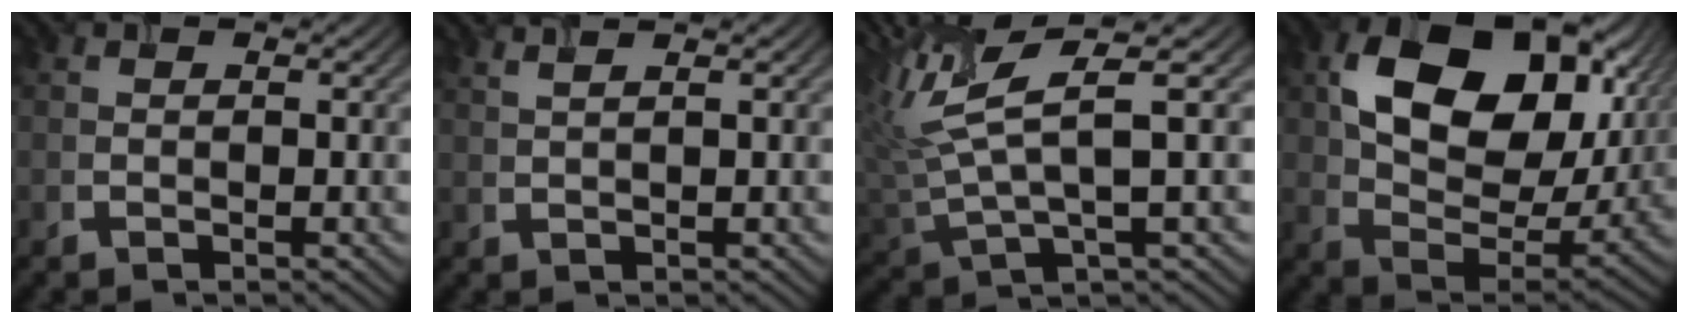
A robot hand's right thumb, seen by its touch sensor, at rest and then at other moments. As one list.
[{"total": 2.4, "force": [1.6, 0.5, 1.6], "torque": [-0.026, 0.008, 0.018]}, {"total": 10.4, "force": [3.8, 2.7, 9.3], "torque": [-0.206, 0.017, 0.073]}, {"total": 16.2, "force": [5.7, 10.6, 10.9], "torque": [-0.201, -0.008, 0.113]}]